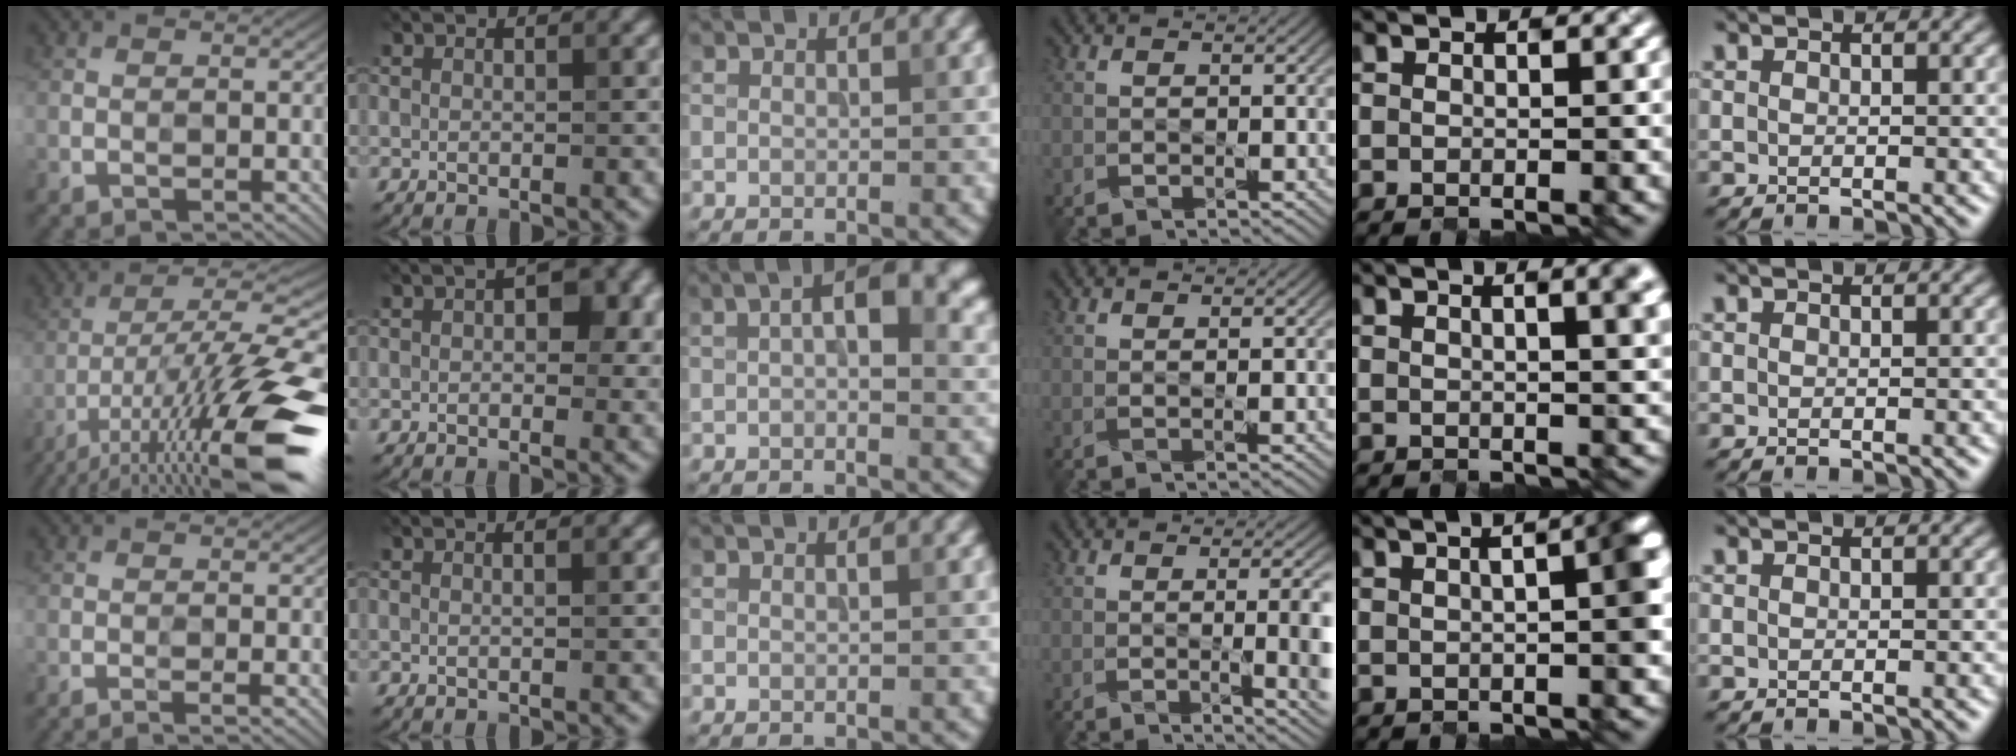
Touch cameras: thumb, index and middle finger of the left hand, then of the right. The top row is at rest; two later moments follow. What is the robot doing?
{"motion": "open", "object": "jewelry box"}